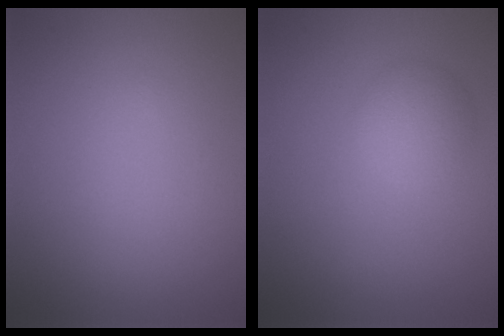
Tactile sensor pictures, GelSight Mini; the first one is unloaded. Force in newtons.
{"total": 2.7, "press": 2.7, "slide": 0.2}